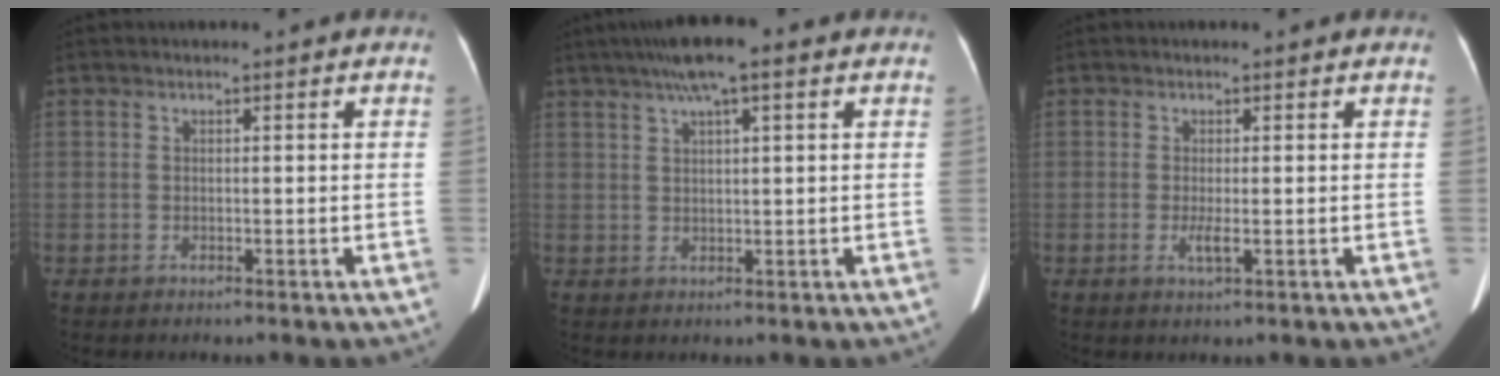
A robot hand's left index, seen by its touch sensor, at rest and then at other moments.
{"total": 7.1, "force": [4.4, 0.8, 5.5], "torque": [-0.091, 0.032, 0.068]}
{"total": 2.0, "force": [-0.1, 0.3, 1.9], "torque": [-0.035, -0.002, -0.003]}